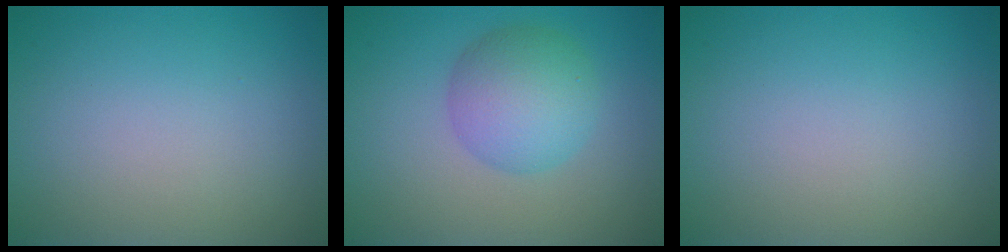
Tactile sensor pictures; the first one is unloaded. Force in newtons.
{"total": 5.0, "press": 5.0, "slide": 0.2}
{"total": 0.0}